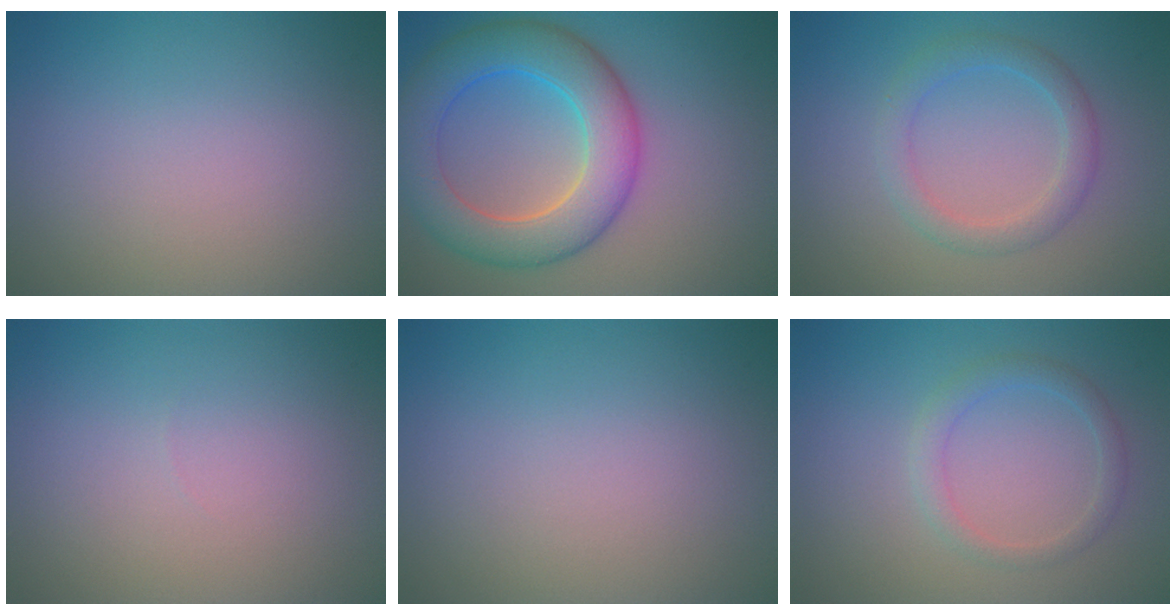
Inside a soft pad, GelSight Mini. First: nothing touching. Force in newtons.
{"total": 8.2, "press": 8.1, "slide": 0.1}
{"total": 2.7, "press": 2.7, "slide": 0.1}
{"total": 0.0}
{"total": 0.0}
{"total": 2.0, "press": 2.0, "slide": 0.3}